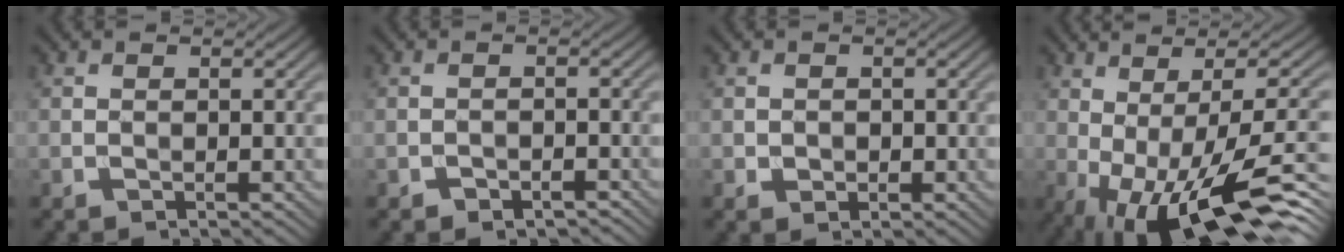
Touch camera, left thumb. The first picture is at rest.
{"total": 1.7, "force": [-1.3, 0.9, 0.7], "torque": [-0.009, 0.002, -0.022]}
{"total": 1.2, "force": [0.0, 1.1, 0.4], "torque": [-0.008, -0.007, -0.001]}
{"total": 15.9, "force": [-3.9, 5.5, 14.4], "torque": [-0.198, -0.008, -0.043]}